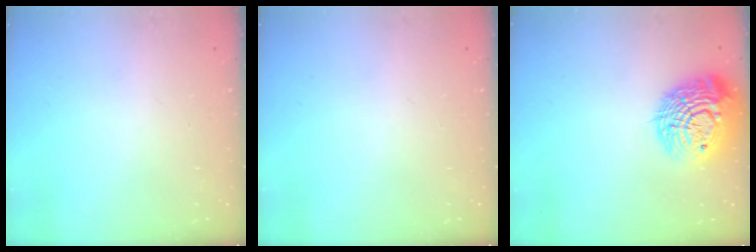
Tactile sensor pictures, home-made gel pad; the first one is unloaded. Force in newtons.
{"total": 0.0}
{"total": 18.8, "press": 18.7, "slide": 1.5}